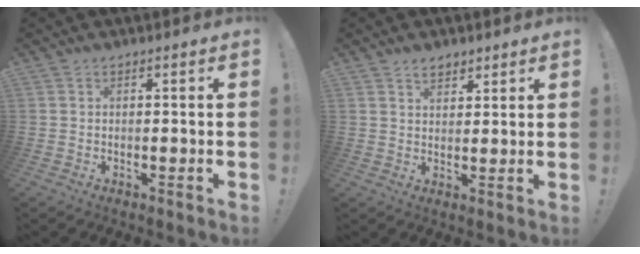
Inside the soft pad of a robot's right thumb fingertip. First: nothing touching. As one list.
[{"total": 3.8, "force": [2.9, 2.1, 1.2], "torque": [-0.018, -0.012, 0.053]}]